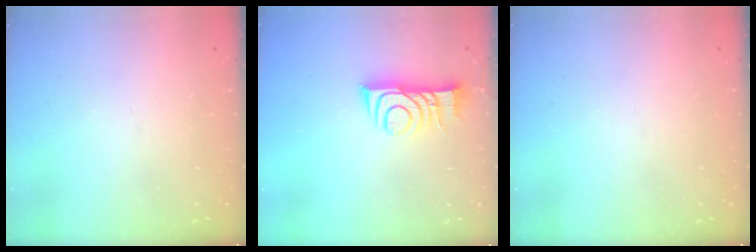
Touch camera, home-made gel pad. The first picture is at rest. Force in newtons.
{"total": 10.6, "press": 10.6, "slide": 1.0}
{"total": 0.0}